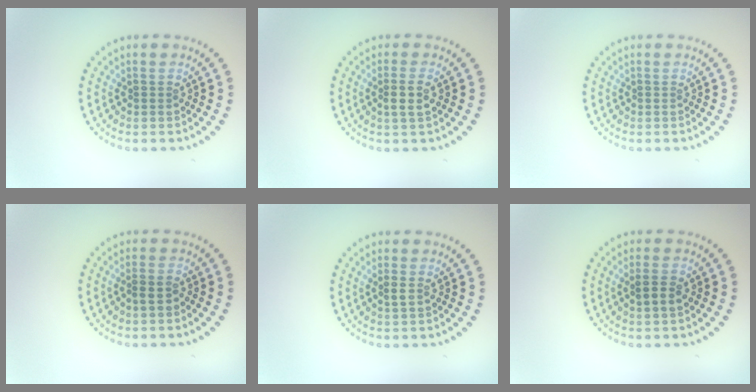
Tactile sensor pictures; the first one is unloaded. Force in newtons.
{"total": 1.7, "press": 1.5, "slide": 0.8}
{"total": 0.0}
{"total": 0.9, "press": 0.6, "slide": 0.7}
{"total": 0.8, "press": 0.7, "slide": 0.2}
{"total": 1.8, "press": 1.7, "slide": 0.4}